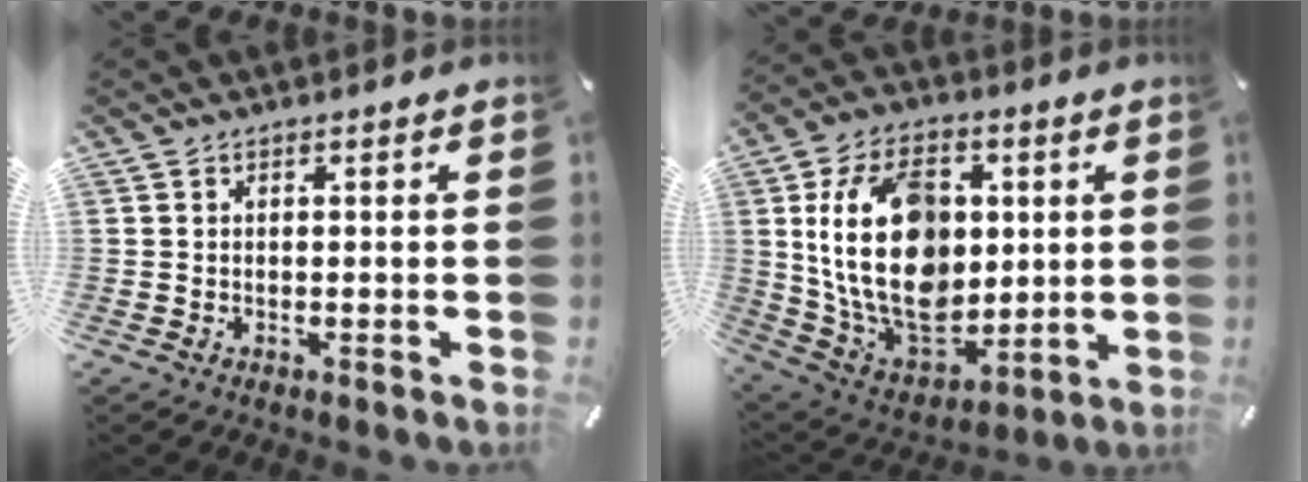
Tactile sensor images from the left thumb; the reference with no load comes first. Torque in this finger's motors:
{"motor_torque": [2.52, 2.49, 1.68, -1.09, 0.87]}